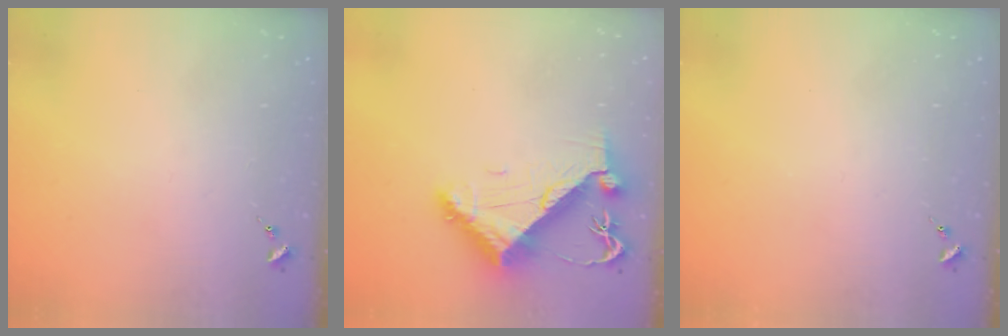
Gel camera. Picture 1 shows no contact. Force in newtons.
{"total": 10.3, "press": 10.2, "slide": 1.5}
{"total": 0.0}